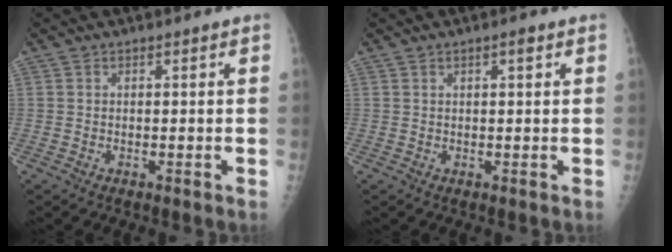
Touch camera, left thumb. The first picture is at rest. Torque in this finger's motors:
{"motor_torque": [-0.19, -0.08, 0.05, 0.06, 0.03]}